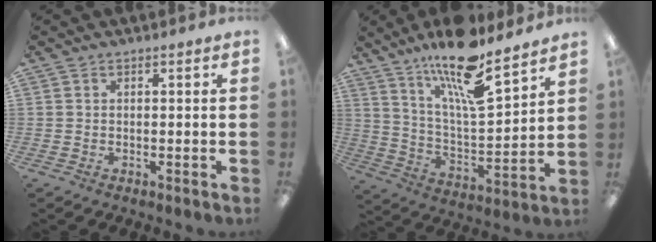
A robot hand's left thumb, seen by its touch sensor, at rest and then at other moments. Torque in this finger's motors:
{"motor_torque": [0.37, 0.70, 1.61, -1.16, 0.28]}